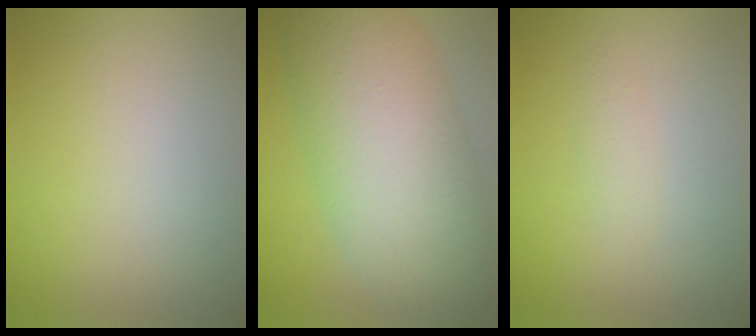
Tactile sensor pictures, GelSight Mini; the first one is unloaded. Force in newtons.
{"total": 10.0, "press": 10.0, "slide": 0.1}
{"total": 0.8, "press": 0.8, "slide": 0.1}